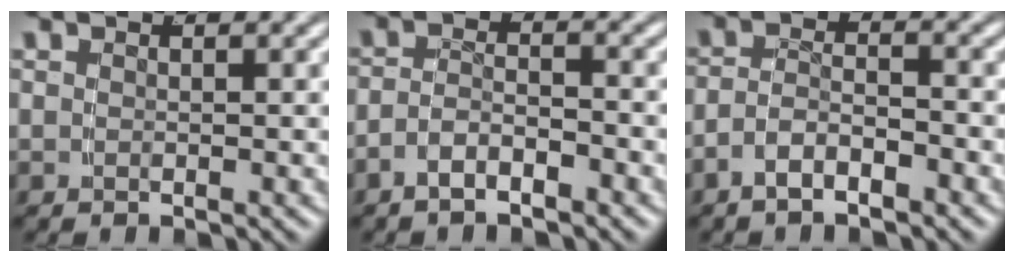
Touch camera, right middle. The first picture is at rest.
{"total": 2.8, "force": [-2.3, 1.0, 1.3], "torque": [-0.021, -0.005, -0.039]}
{"total": 3.0, "force": [-2.3, 1.2, 1.6], "torque": [-0.028, -0.007, -0.038]}